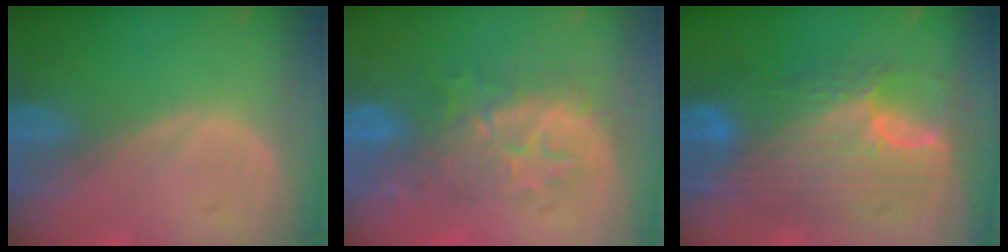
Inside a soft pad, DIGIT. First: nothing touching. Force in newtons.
{"total": 8.4, "press": 8.1, "slide": 2.0}
{"total": 11.8, "press": 11.7, "slide": 1.1}